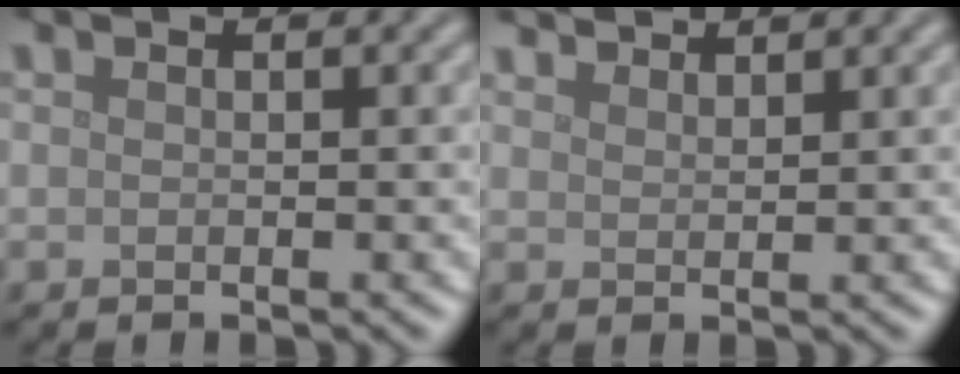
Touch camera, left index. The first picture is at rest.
{"total": 2.8, "force": [2.7, 0.4, 0.5], "torque": [-0.009, -0.001, 0.051]}